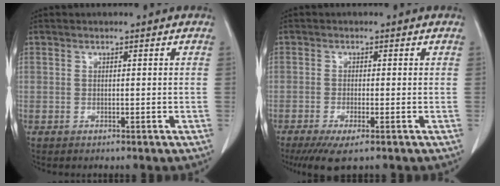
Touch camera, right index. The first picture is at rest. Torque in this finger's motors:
{"motor_torque": [0.64, -0.57, 0.35, 0.09]}